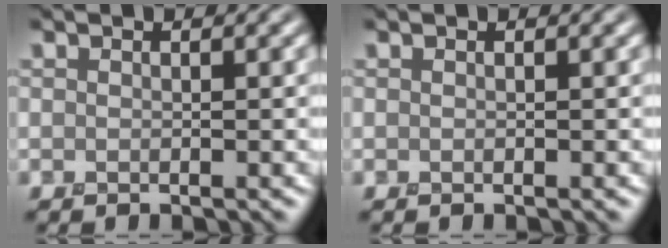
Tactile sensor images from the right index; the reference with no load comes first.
{"total": 0.0}